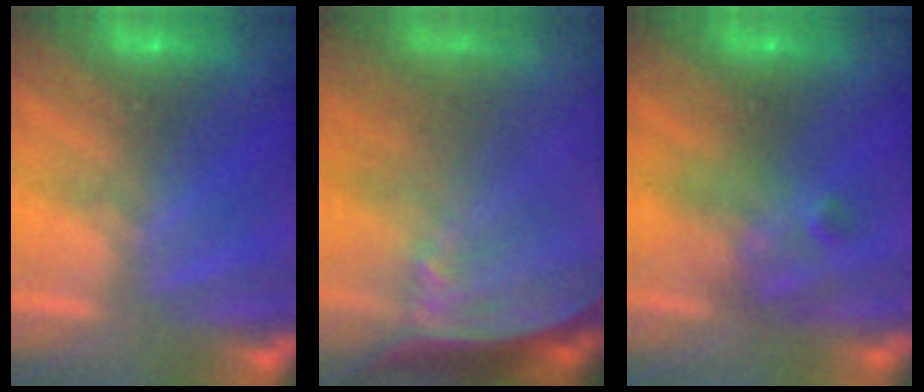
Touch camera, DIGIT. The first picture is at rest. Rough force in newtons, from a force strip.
{"total": 7.6}
{"total": 2.5}